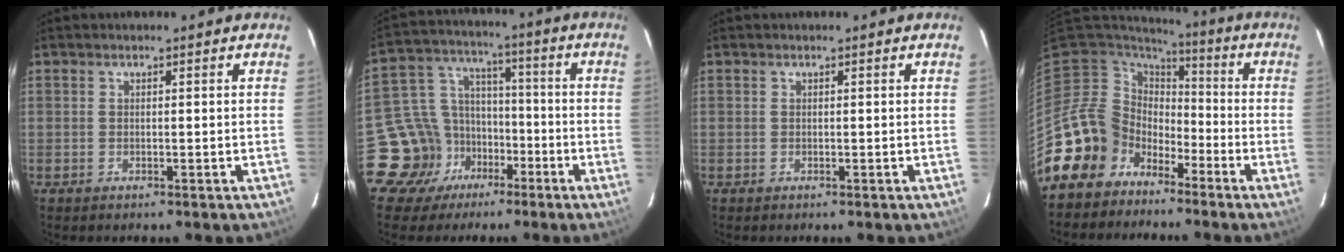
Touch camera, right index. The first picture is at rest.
{"total": 12.2, "force": [-6.5, 10.0, 2.4], "torque": [-0.069, 0.048, -0.103]}
{"total": 0.0}
{"total": 12.0, "force": [-7.8, 9.1, 0.9], "torque": [-0.039, 0.026, -0.140]}